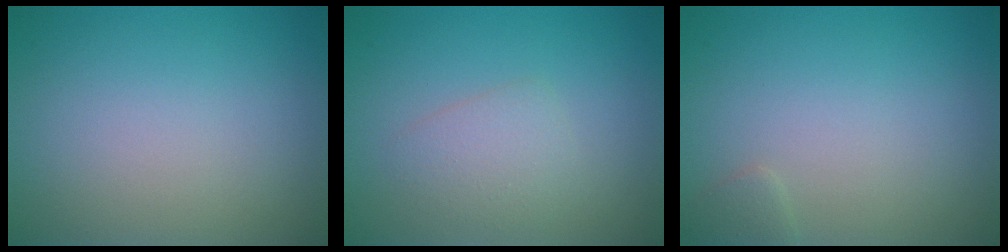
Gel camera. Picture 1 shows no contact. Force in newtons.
{"total": 2.1, "press": 2.1, "slide": 0.1}
{"total": 0.8, "press": 0.8, "slide": 0.0}